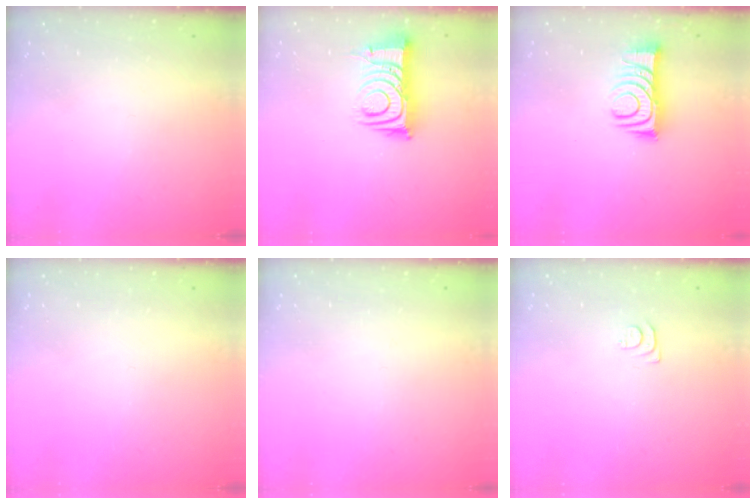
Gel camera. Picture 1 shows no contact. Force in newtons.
{"total": 9.9, "press": 9.9, "slide": 1.0}
{"total": 10.2, "press": 10.2, "slide": 0.4}
{"total": 0.0}
{"total": 2.8, "press": 2.8, "slide": 0.4}
{"total": 4.6, "press": 4.6, "slide": 0.6}